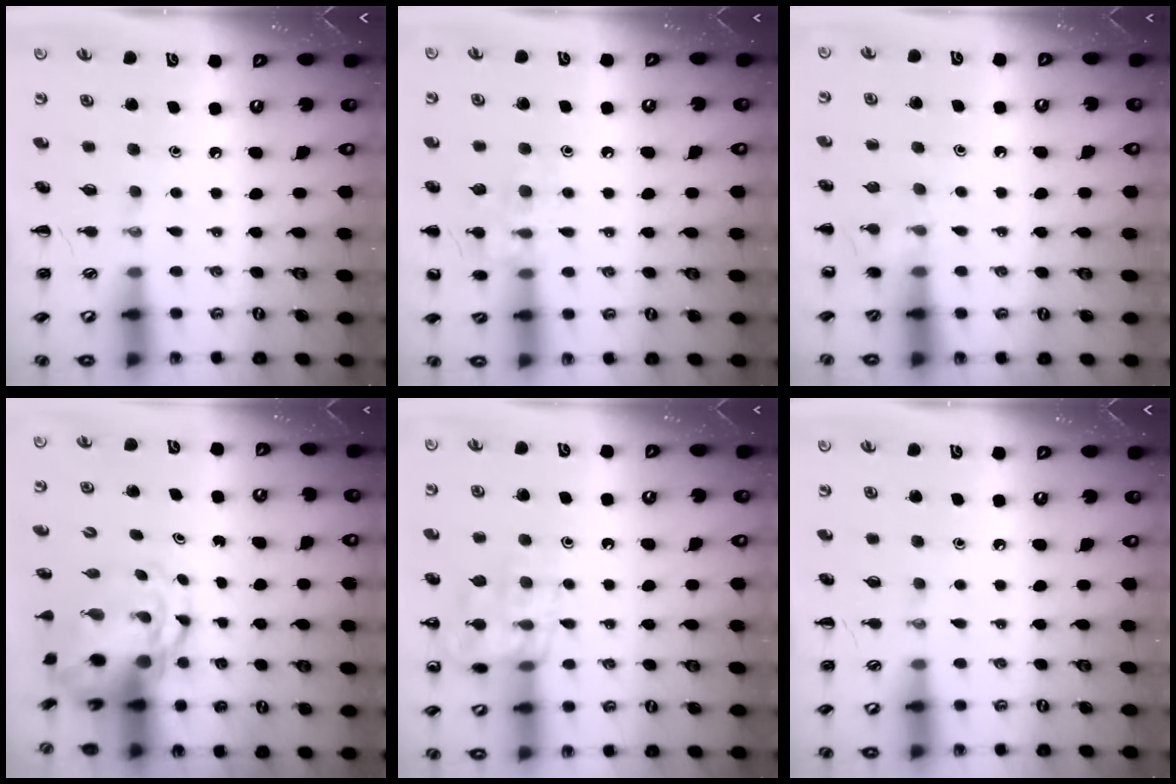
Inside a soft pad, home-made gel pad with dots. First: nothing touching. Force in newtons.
{"total": 10.5, "press": 10.5, "slide": 1.0}
{"total": 5.5, "press": 5.2, "slide": 1.9}
{"total": 6.0, "press": 5.8, "slide": 1.6}
{"total": 13.6, "press": 13.5, "slide": 1.1}
{"total": 0.0}